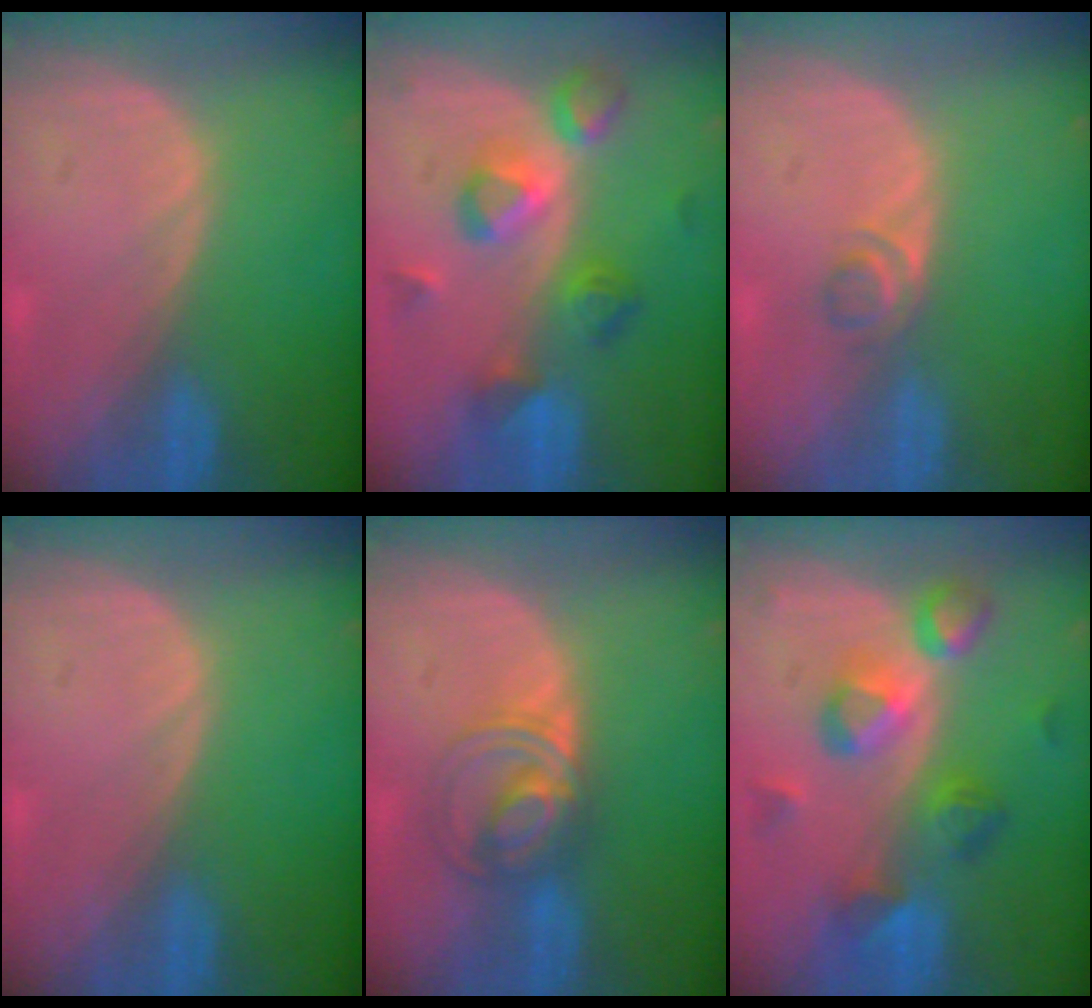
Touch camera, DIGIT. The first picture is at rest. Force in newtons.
{"total": 7.5, "press": 7.5, "slide": 0.9}
{"total": 2.2, "press": 2.0, "slide": 0.9}
{"total": 0.0}
{"total": 5.8, "press": 5.8, "slide": 0.3}
{"total": 8.1, "press": 8.0, "slide": 1.5}